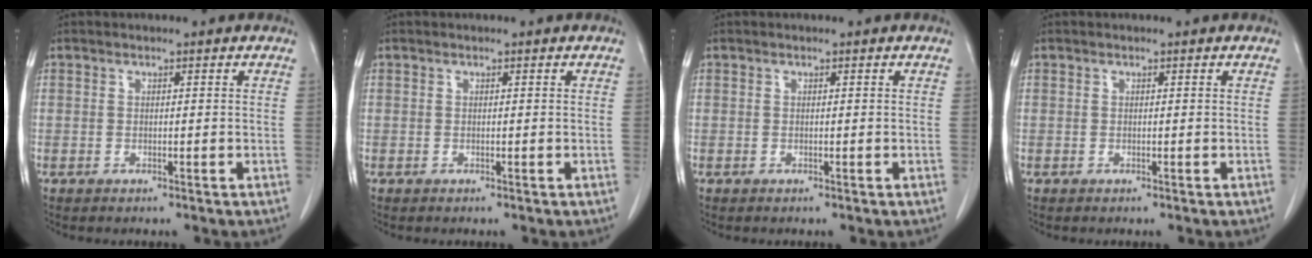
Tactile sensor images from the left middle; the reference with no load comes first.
{"total": 0.0}
{"total": 0.0}
{"total": 0.0}